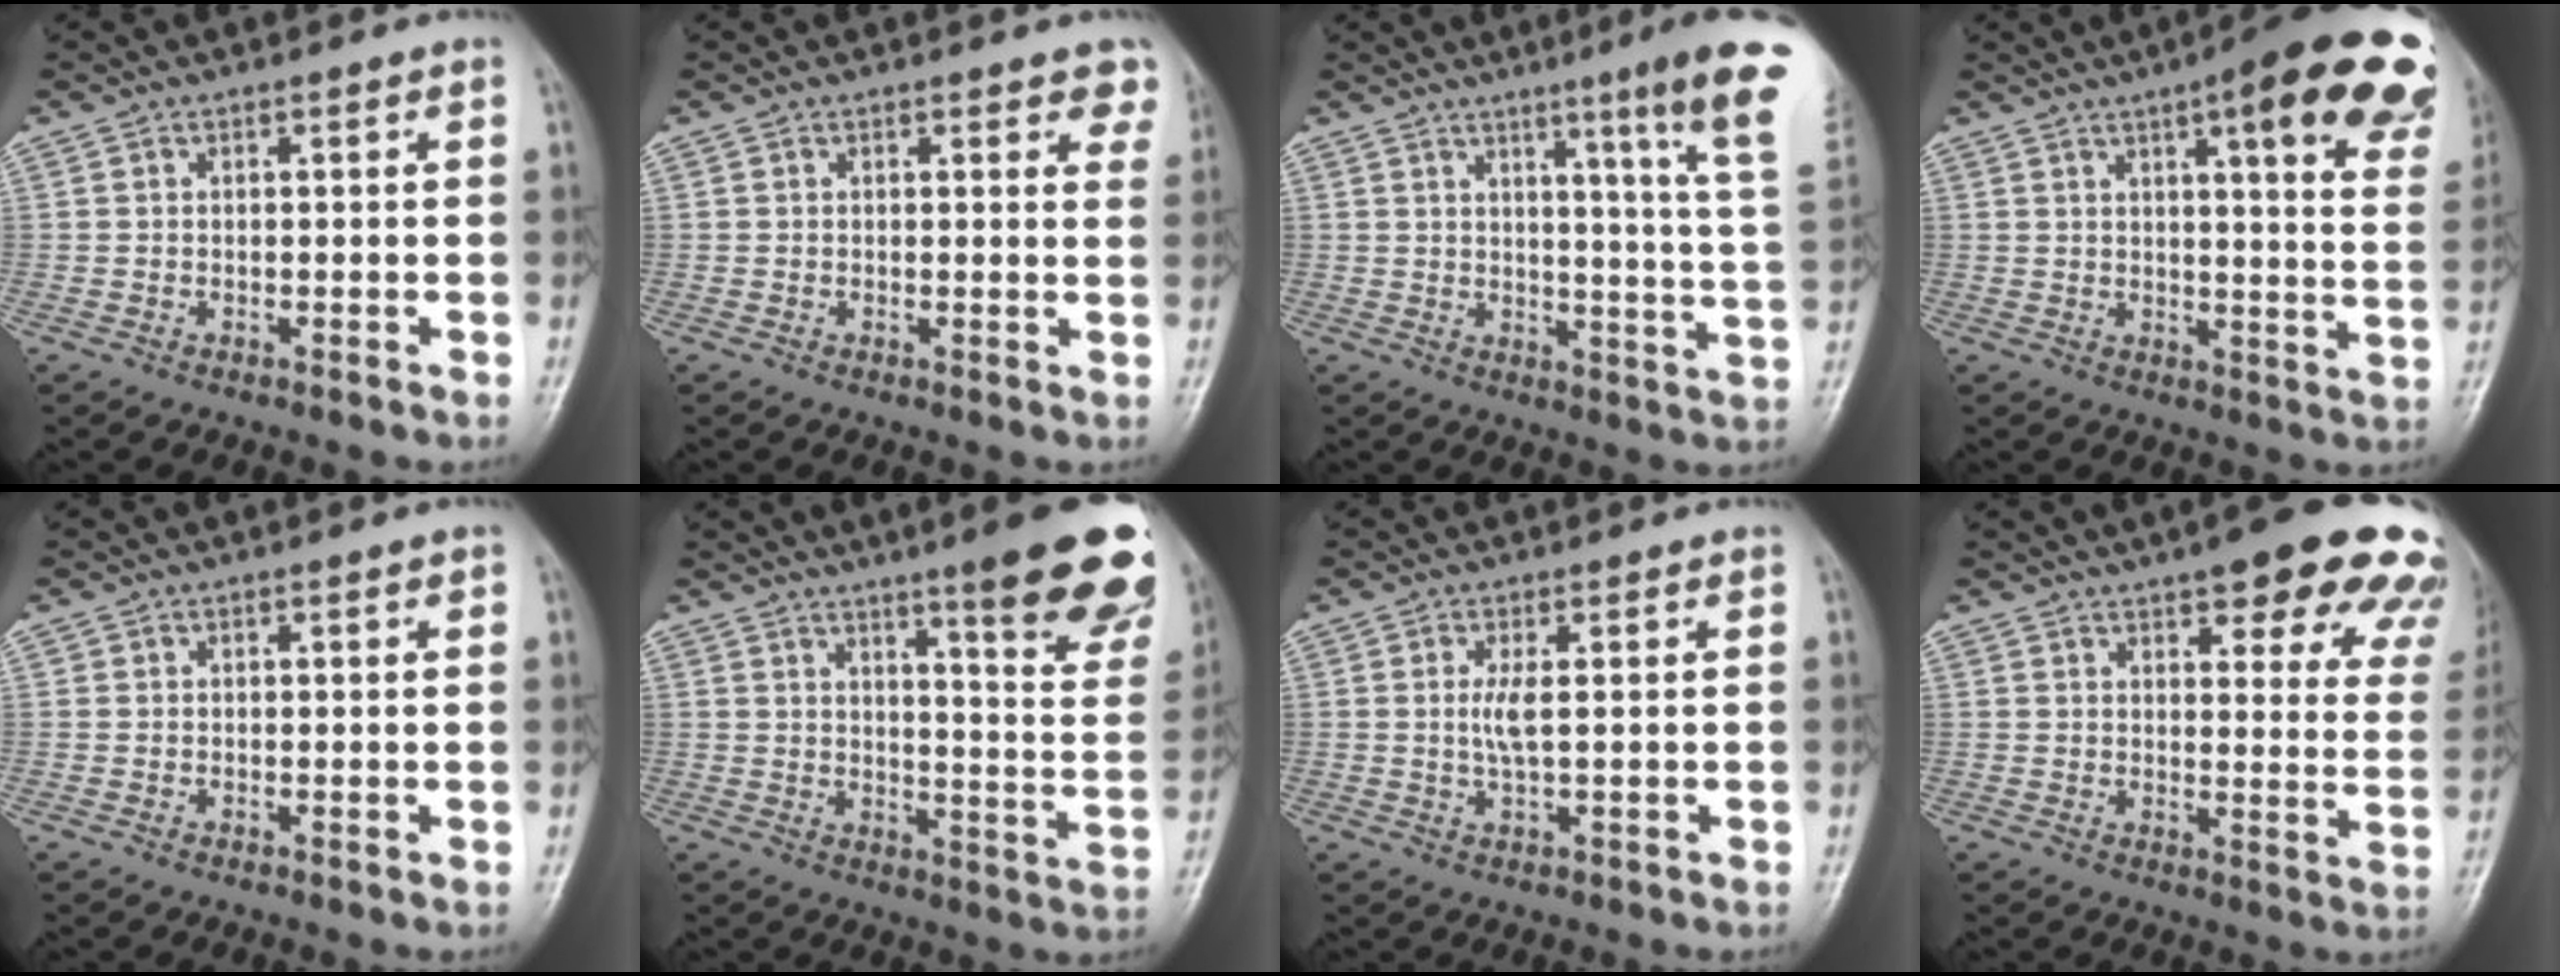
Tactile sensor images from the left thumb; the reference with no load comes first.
{"total": 4.7, "force": [3.4, 1.9, 2.8], "torque": [-0.001, -0.010, 0.028]}
{"total": 15.6, "force": [9.0, -0.4, 12.8], "torque": [-0.157, -0.060, 0.102]}
{"total": 23.4, "force": [13.2, 5.7, 18.5], "torque": [-0.202, -0.032, 0.151]}
{"total": 0.7, "force": [0.4, 0.4, 0.4], "torque": [-0.001, -0.002, 0.004]}
{"total": 20.0, "force": [12.6, 3.4, 15.2], "torque": [-0.162, -0.065, 0.161]}
{"total": 3.1, "force": [0.6, 0.6, 3.0], "torque": [-0.065, -0.005, 0.014]}
{"total": 21.6, "force": [14.3, 6.3, 14.9], "torque": [-0.146, -0.044, 0.159]}